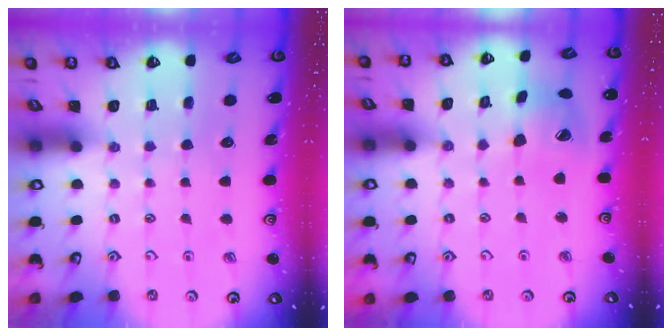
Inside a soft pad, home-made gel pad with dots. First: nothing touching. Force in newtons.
{"total": 14.8, "press": 14.6, "slide": 2.2}